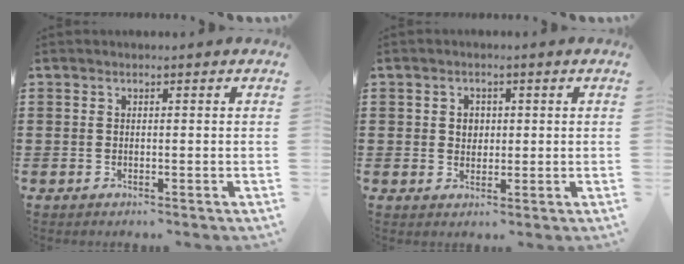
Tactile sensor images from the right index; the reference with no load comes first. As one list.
[{"total": 1.9, "force": [0.4, 1.7, 0.8], "torque": [-0.021, 0.011, 0.005]}]